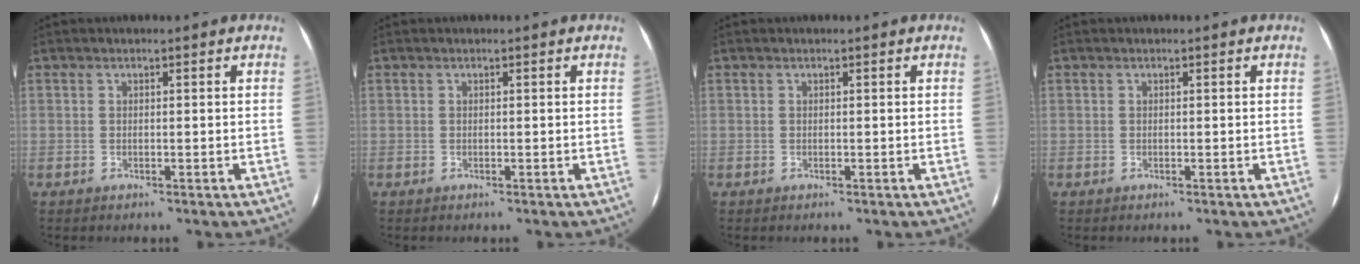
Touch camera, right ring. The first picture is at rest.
{"total": 0.0}
{"total": 0.0}
{"total": 0.0}